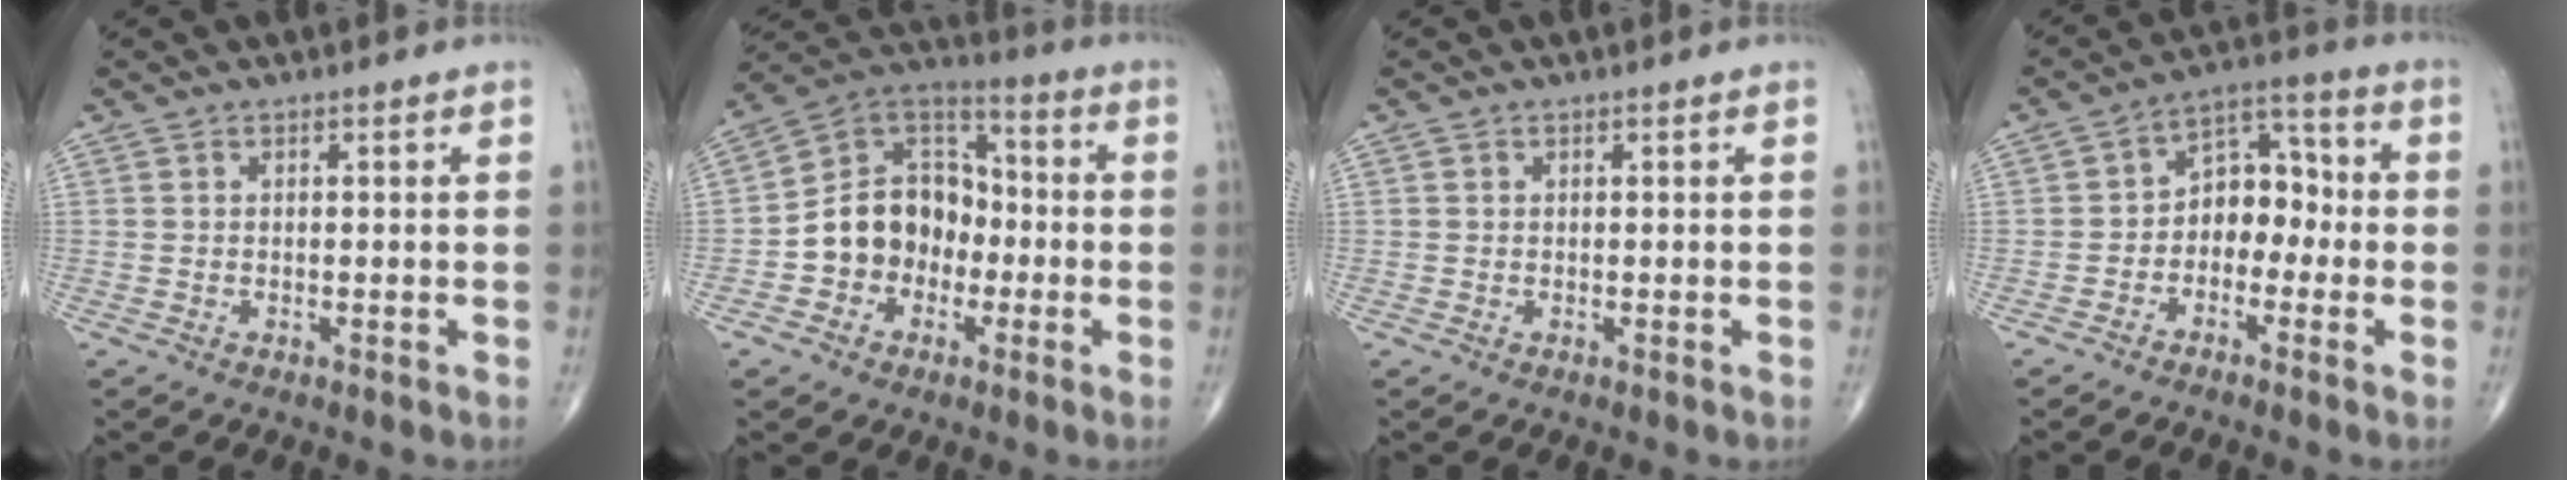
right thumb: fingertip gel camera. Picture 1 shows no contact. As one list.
[{"total": 13.9, "force": [-3.0, 11.2, 7.7], "torque": [-0.086, 0.050, -0.064]}, {"total": 0.0}, {"total": 8.5, "force": [-1.6, 6.1, 5.6], "torque": [-0.048, 0.042, -0.043]}]